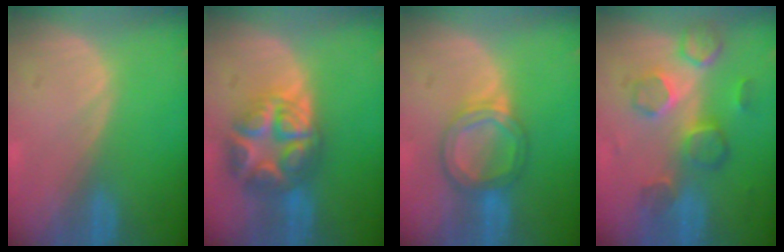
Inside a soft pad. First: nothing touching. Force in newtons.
{"total": 9.0, "press": 9.0, "slide": 0.4}
{"total": 6.0, "press": 5.4, "slide": 2.5}
{"total": 8.7, "press": 7.6, "slide": 4.2}